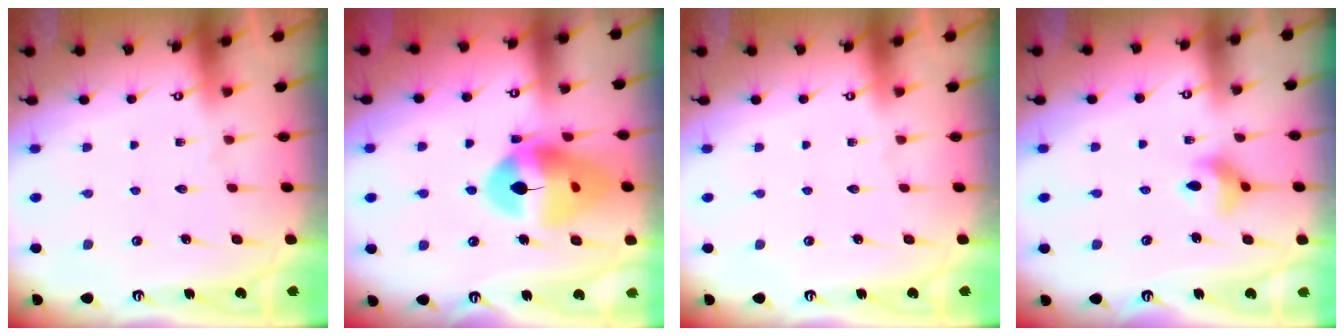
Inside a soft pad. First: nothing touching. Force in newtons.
{"total": 16.9, "press": 16.8, "slide": 2.0}
{"total": 0.0}
{"total": 7.1, "press": 6.9, "slide": 1.7}